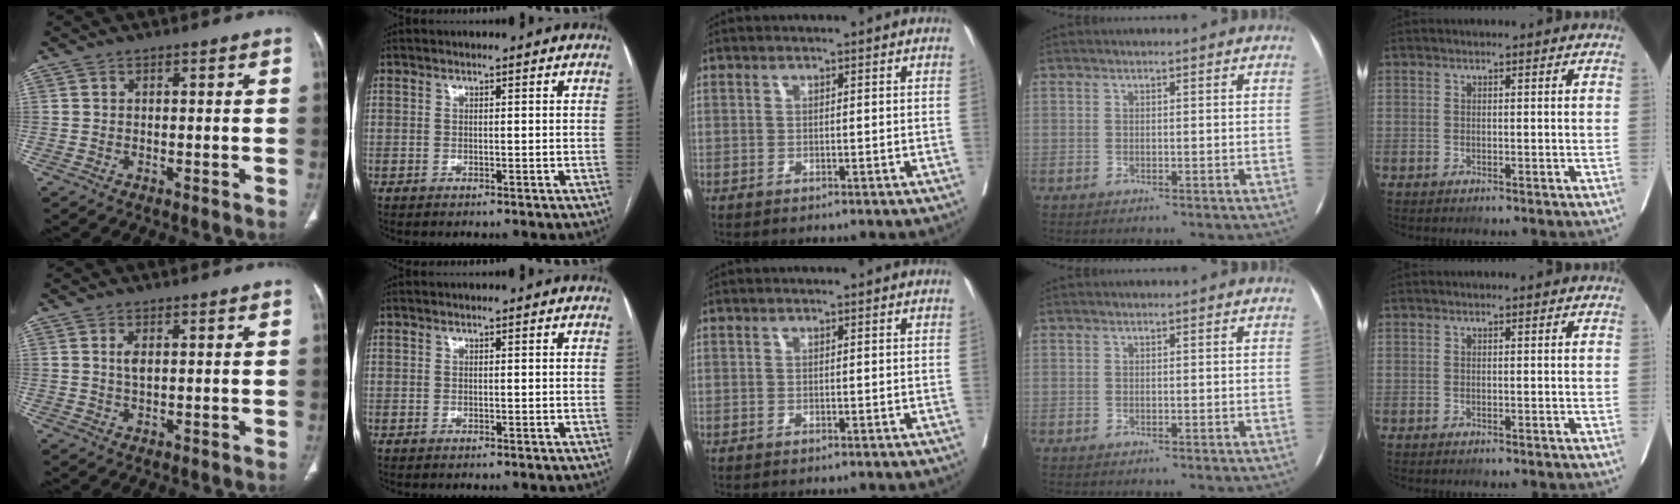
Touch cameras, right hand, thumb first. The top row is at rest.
{"thumb": {"total": 2.0, "force": [0.6, 0.9, 1.7], "torque": [-0.035, -0.002, 0.013]}}